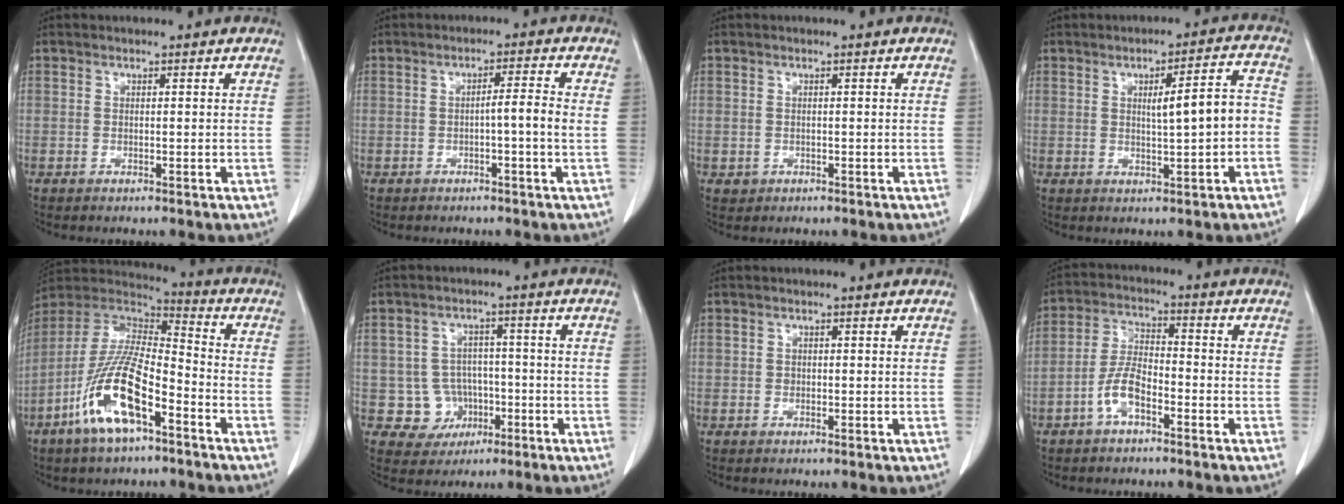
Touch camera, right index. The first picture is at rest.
{"total": 3.1, "force": [-0.6, -0.5, 3.0], "torque": [-0.045, 0.006, -0.009]}
{"total": 1.0, "force": [-0.3, 1.0, 0.2], "torque": [-0.008, 0.001, 0.001]}
{"total": 6.7, "force": [-0.4, 0.9, 6.6], "torque": [-0.094, 0.016, -0.002]}
{"total": 15.3, "force": [-7.3, 4.0, 12.9], "torque": [-0.270, -0.005, -0.133]}
{"total": 6.0, "force": [-1.5, 5.8, 0.6], "torque": [-0.006, 0.011, -0.015]}
{"total": 0.6, "force": [-0.1, 0.6, 0.2], "torque": [0.001, 0.004, -0.003]}
{"total": 6.0, "force": [-3.0, 2.4, 4.6], "torque": [-0.102, 0.010, -0.059]}